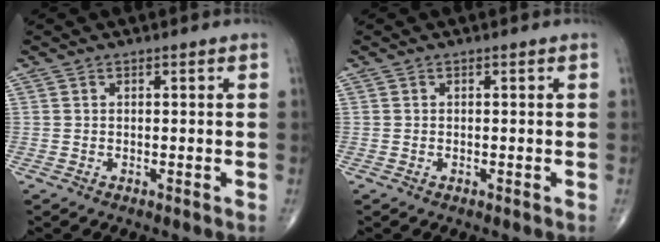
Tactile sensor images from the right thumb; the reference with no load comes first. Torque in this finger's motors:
{"motor_torque": [0.79, 0.56, -0.02, -0.16, -0.03]}